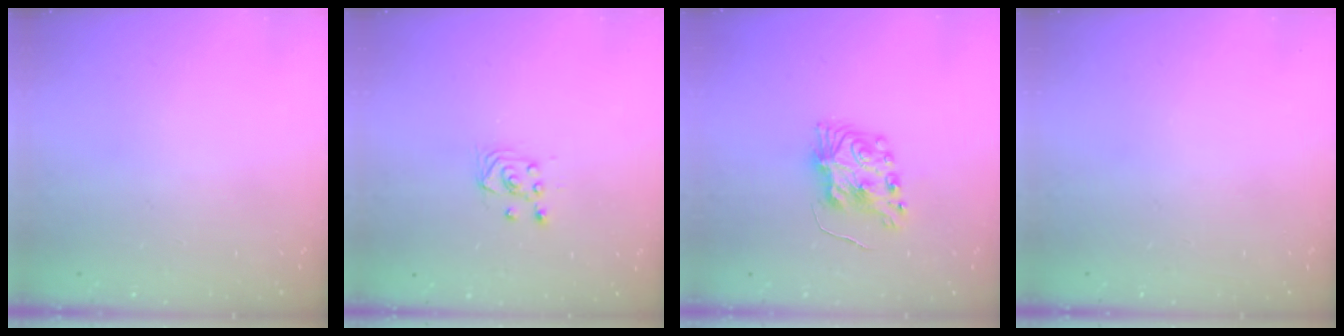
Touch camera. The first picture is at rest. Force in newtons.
{"total": 2.9, "press": 2.7, "slide": 1.0}
{"total": 8.0, "press": 8.0, "slide": 0.2}
{"total": 0.0}